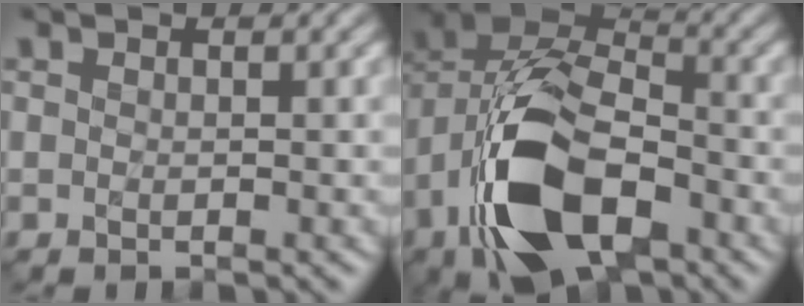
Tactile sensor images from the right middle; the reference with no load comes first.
{"total": 12.6, "force": [-5.6, 6.4, 9.2], "torque": [-0.187, 0.001, -0.107]}